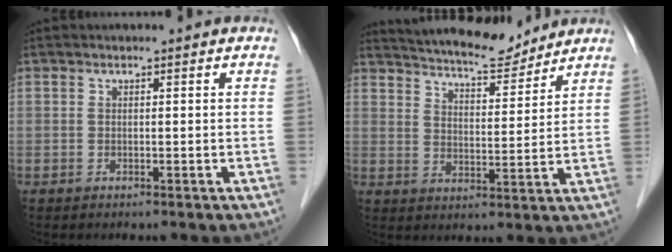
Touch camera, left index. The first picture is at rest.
{"total": 11.7, "force": [11.0, 1.8, 3.6], "torque": [-0.061, 0.002, 0.170]}